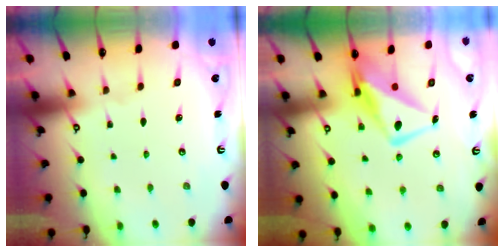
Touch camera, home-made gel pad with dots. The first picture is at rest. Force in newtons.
{"total": 10.8, "press": 10.8, "slide": 1.2}